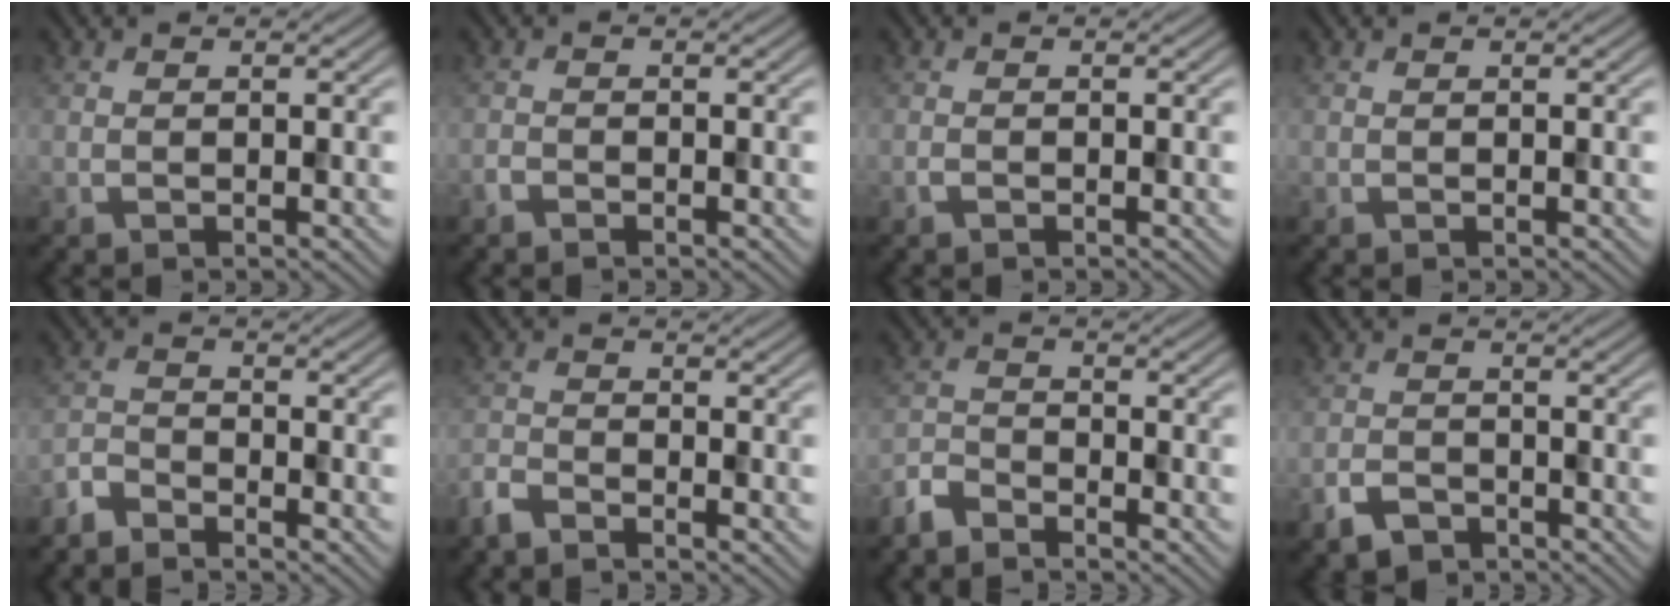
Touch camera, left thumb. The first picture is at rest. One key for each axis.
{"total": 1.0, "fx": -0.9, "fy": 0.4, "fz": 0.3, "tx": -0.006, "ty": 0.000, "tz": -0.021}
{"total": 0.7, "fx": -0.5, "fy": 0.2, "fz": 0.4, "tx": -0.009, "ty": 0.000, "tz": -0.010}
{"total": 0.0}
{"total": 3.4, "fx": -3.2, "fy": 1.0, "fz": 0.8, "tx": -0.018, "ty": -0.006, "tz": -0.078}
{"total": 2.9, "fx": -2.6, "fy": 0.8, "fz": 1.0, "tx": -0.027, "ty": -0.007, "tz": -0.067}
{"total": 3.6, "fx": -3.3, "fy": 1.2, "fz": 1.1, "tx": -0.026, "ty": -0.006, "tz": -0.082}
{"total": 3.3, "fx": -2.4, "fy": 1.8, "fz": 1.2, "tx": -0.026, "ty": -0.004, "tz": -0.055}